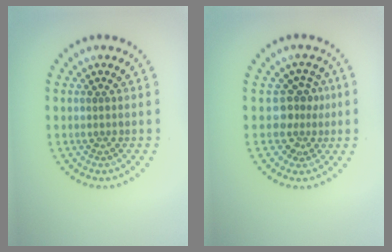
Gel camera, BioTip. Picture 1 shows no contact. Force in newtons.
{"total": 2.6, "press": 2.0, "slide": 1.7}